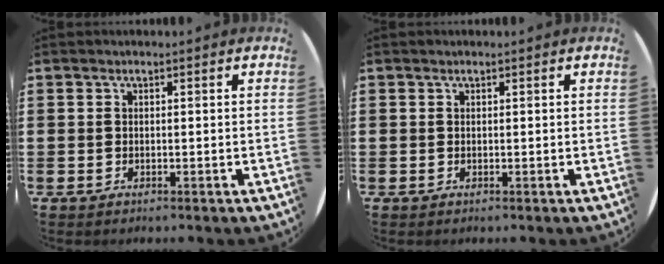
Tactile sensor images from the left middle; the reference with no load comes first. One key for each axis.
{"total": 0.0}